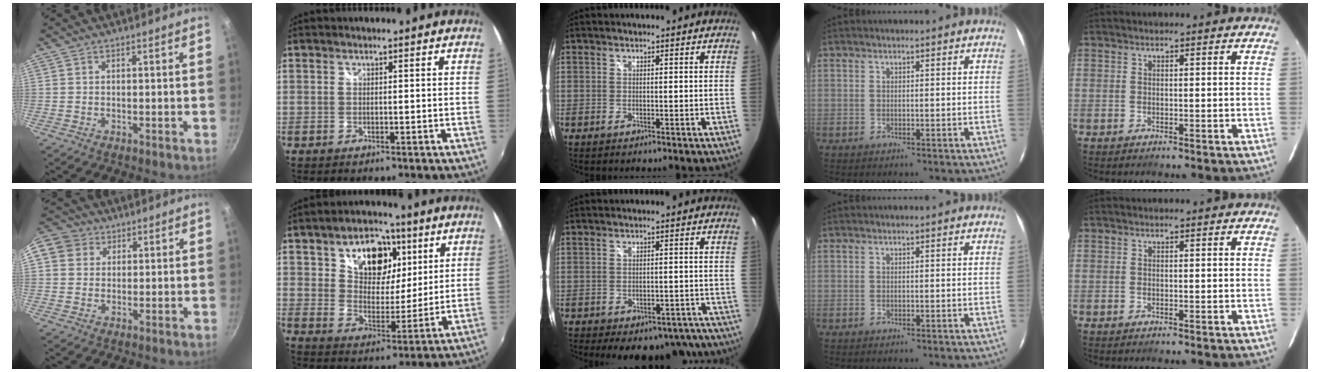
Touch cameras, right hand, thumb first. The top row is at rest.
{"thumb": {"total": 9.8, "force": [3.0, 8.5, 3.9], "torque": [-0.069, 0.020, 0.043]}, "index": {"total": 15.2, "force": [6.7, 9.8, 9.5], "torque": [-0.169, 0.023, 0.115]}, "middle": {"total": 14.4, "force": [-10.9, 7.1, 6.2], "torque": [-0.109, 0.001, -0.111]}}